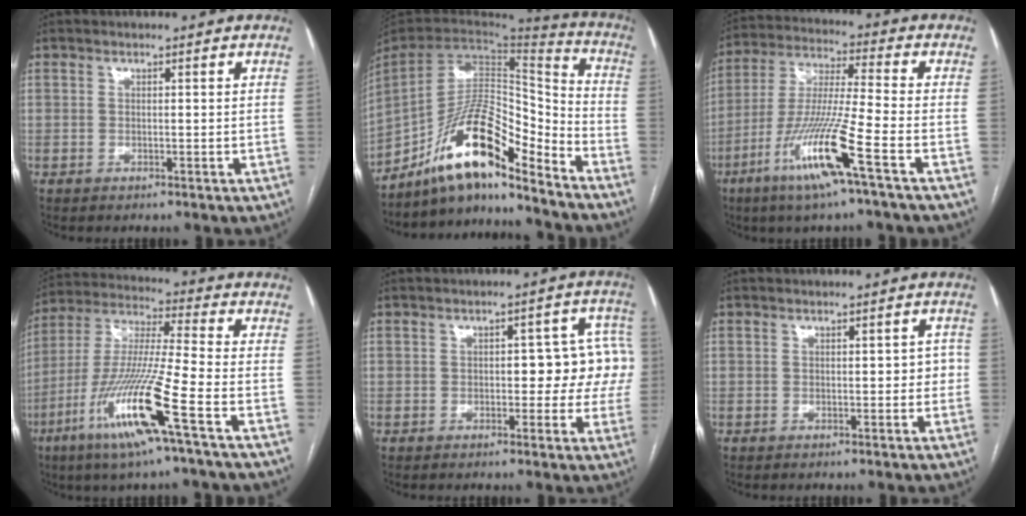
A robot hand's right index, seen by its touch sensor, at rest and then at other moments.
{"total": 15.8, "force": [-12.1, 2.9, 9.8], "torque": [-0.171, 0.026, -0.215]}
{"total": 14.1, "force": [-6.8, -0.8, 12.3], "torque": [-0.253, -0.021, -0.132]}
{"total": 16.3, "force": [-7.5, -0.6, 14.5], "torque": [-0.301, -0.024, -0.144]}
{"total": 9.5, "force": [0.3, 4.6, 8.4], "torque": [-0.076, 0.039, 0.005]}
{"total": 2.3, "force": [0.0, 1.3, 1.9], "torque": [-0.014, 0.015, 0.000]}